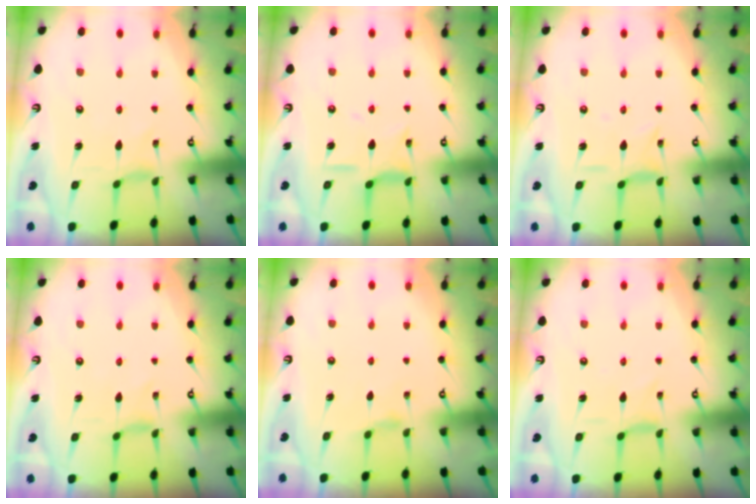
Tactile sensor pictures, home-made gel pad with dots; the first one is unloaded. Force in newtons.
{"total": 9.2, "press": 9.2, "slide": 0.6}
{"total": 2.9, "press": 2.9, "slide": 0.2}
{"total": 0.0}
{"total": 3.5, "press": 3.4, "slide": 0.5}
{"total": 0.8, "press": 0.7, "slide": 0.3}